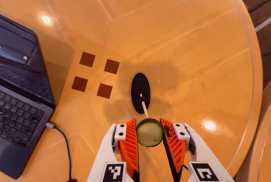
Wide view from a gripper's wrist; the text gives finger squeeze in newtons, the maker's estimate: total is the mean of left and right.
{"total": 10.2, "left": 10.4, "right": 10.0}